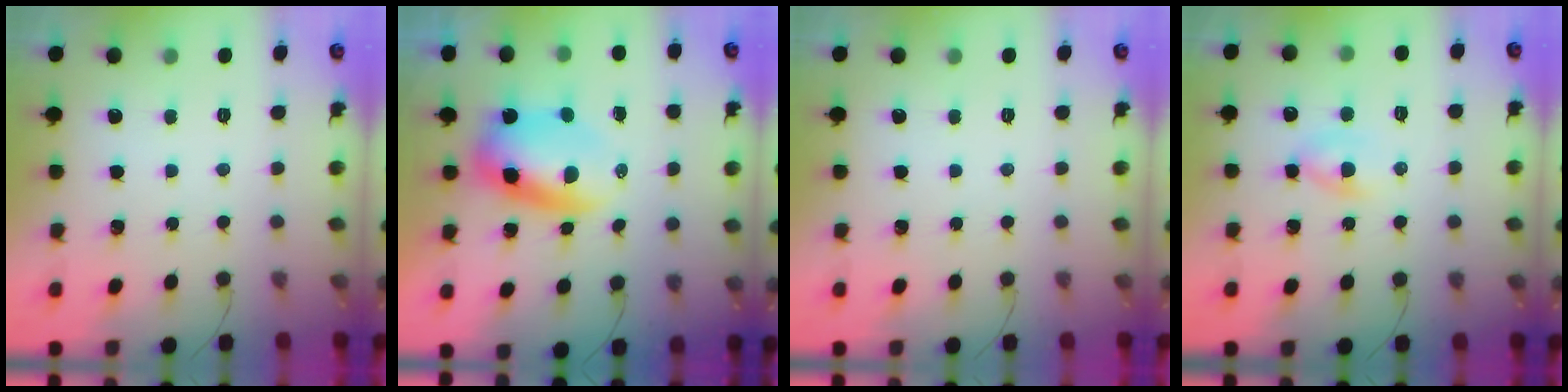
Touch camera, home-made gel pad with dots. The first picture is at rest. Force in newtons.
{"total": 8.9, "press": 8.7, "slide": 1.9}
{"total": 0.0}
{"total": 3.6, "press": 3.6, "slide": 0.8}